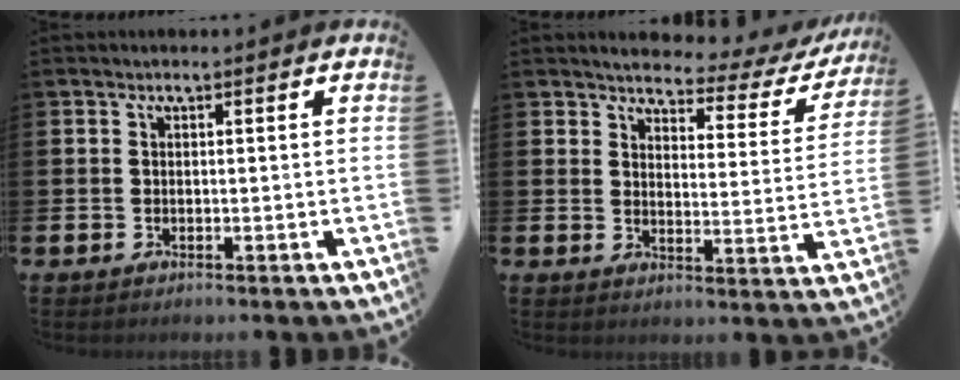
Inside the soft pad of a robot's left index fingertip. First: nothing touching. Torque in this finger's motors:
{"motor_torque": [1.11, -1.03, 0.30, 0.05]}